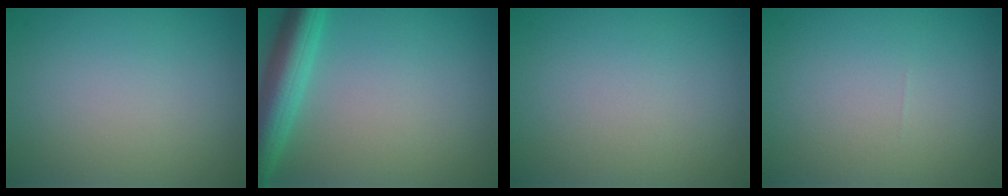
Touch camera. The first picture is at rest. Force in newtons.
{"total": 5.6, "press": 5.6, "slide": 0.3}
{"total": 0.0}
{"total": 0.0}